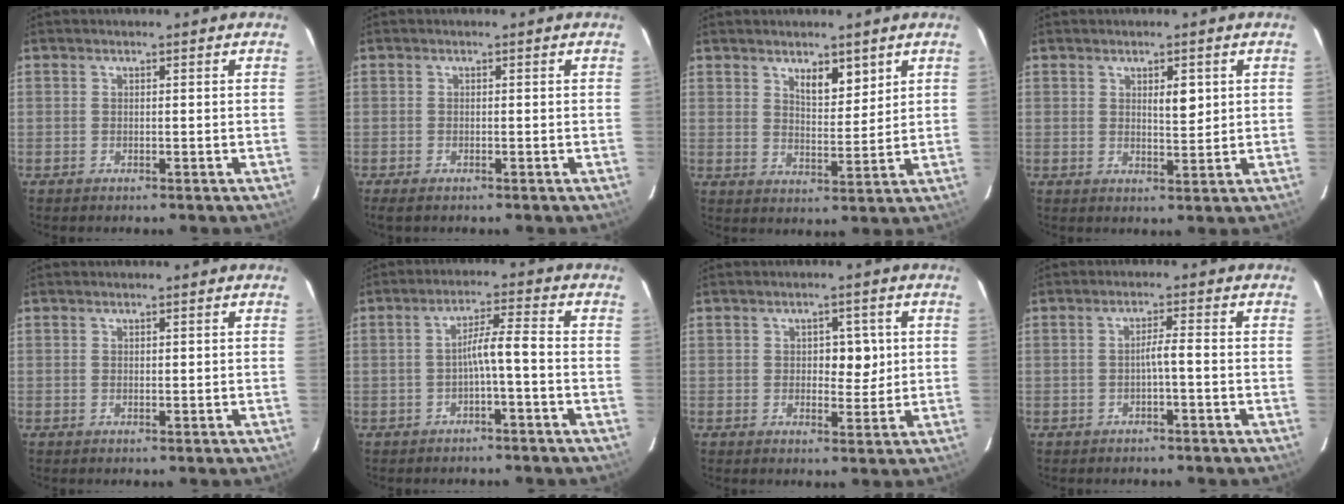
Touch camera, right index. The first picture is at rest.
{"total": 1.7, "force": [-1.3, 0.5, 1.0], "torque": [-0.014, -0.003, -0.015]}
{"total": 4.7, "force": [3.1, 1.8, 3.1], "torque": [-0.051, -0.005, 0.055]}
{"total": 3.1, "force": [1.1, 1.0, 2.7], "torque": [-0.040, -0.004, 0.019]}
{"total": 0.0}
{"total": 4.4, "force": [-1.3, -0.1, 4.2], "torque": [-0.069, 0.017, -0.020]}
{"total": 4.2, "force": [0.7, 2.4, 3.3], "torque": [-0.036, 0.003, 0.011]}
{"total": 2.2, "force": [-0.7, -0.1, 2.0], "torque": [-0.032, 0.003, -0.014]}